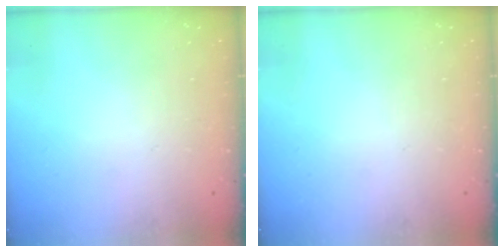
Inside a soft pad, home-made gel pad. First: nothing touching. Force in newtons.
{"total": 0.0}